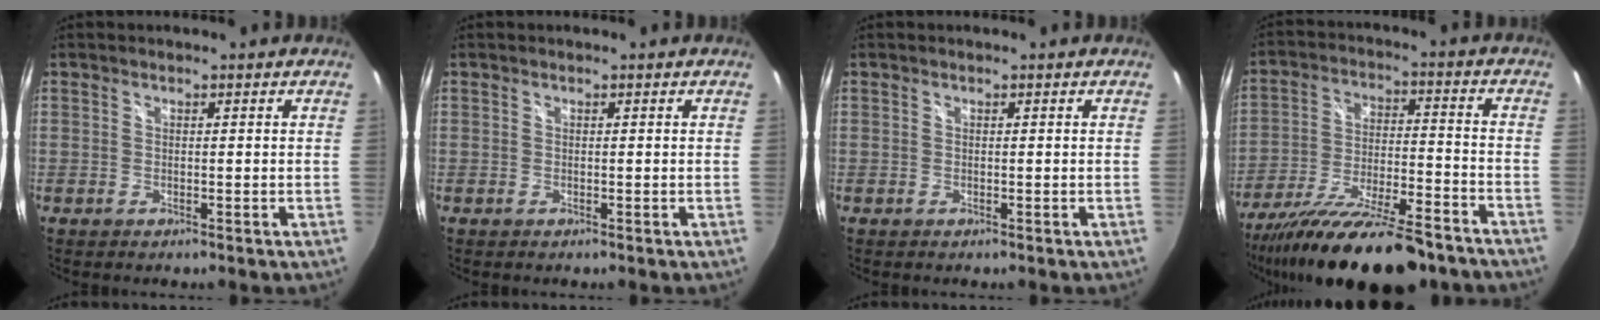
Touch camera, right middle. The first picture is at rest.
{"total": 0.0}
{"total": 0.0}
{"total": 22.9, "force": [-18.2, 5.0, 13.0], "torque": [-0.239, -0.051, -0.285]}